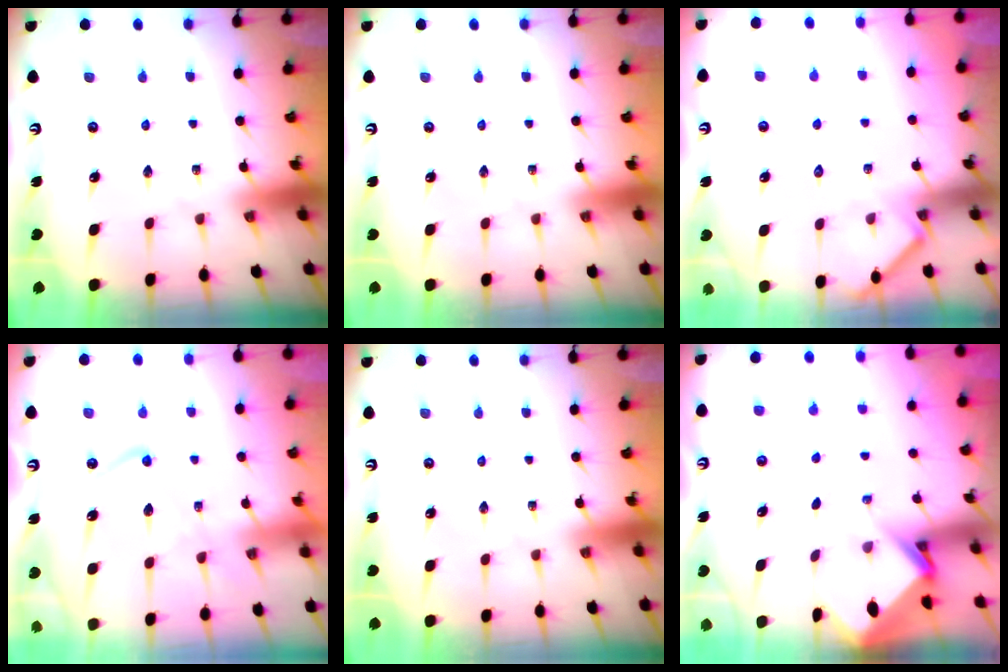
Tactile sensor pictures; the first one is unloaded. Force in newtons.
{"total": 0.0}
{"total": 2.8, "press": 2.8, "slide": 0.4}
{"total": 12.3, "press": 12.3, "slide": 1.3}
{"total": 0.0}
{"total": 2.9, "press": 2.9, "slide": 0.2}